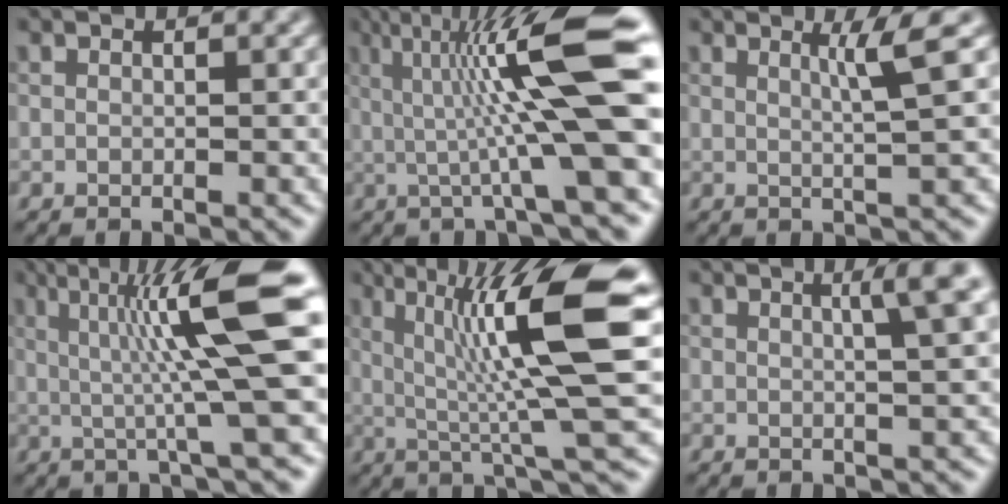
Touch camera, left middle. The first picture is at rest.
{"total": 12.3, "force": [1.4, 1.9, 12.1], "torque": [-0.180, 0.020, 0.022]}
{"total": 2.8, "force": [1.1, 0.2, 2.6], "torque": [-0.043, 0.003, 0.016]}
{"total": 10.3, "force": [1.7, 1.2, 10.1], "torque": [-0.148, 0.009, 0.028]}
{"total": 12.9, "force": [2.7, 2.1, 12.5], "torque": [-0.200, 0.016, 0.044]}
{"total": 3.7, "force": [1.4, 0.7, 3.4], "torque": [-0.043, 0.009, 0.018]}